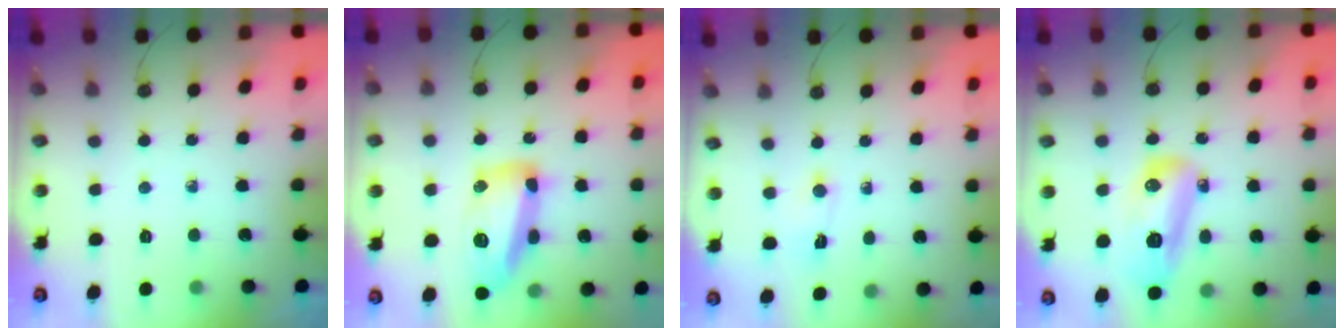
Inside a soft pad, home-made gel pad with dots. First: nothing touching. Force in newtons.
{"total": 15.5, "press": 15.5, "slide": 1.1}
{"total": 2.0, "press": 2.0, "slide": 0.3}
{"total": 13.2, "press": 13.1, "slide": 1.6}